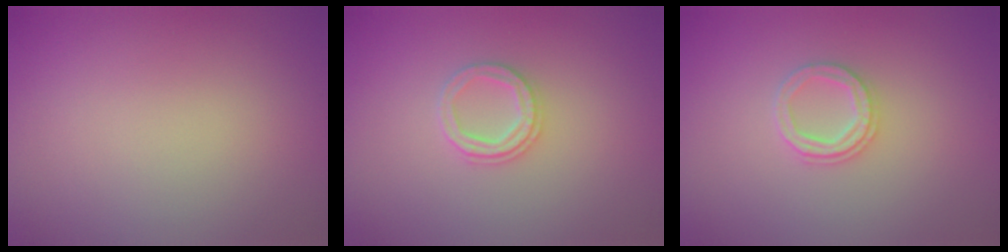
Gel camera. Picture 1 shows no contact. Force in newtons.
{"total": 2.4, "press": 2.4, "slide": 0.4}
{"total": 2.4, "press": 2.4, "slide": 0.4}